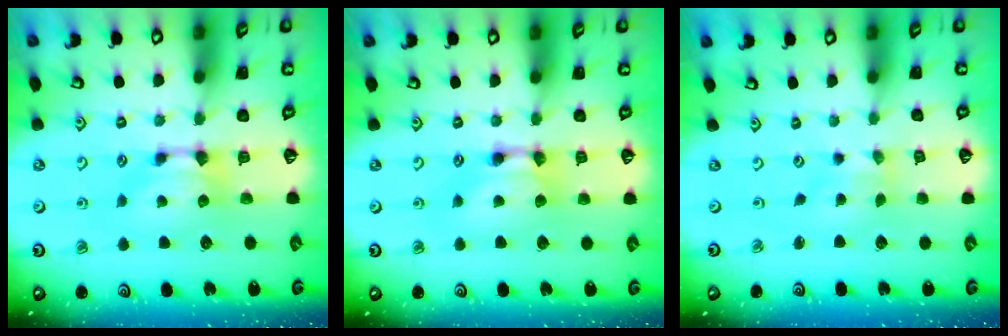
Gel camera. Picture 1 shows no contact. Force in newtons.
{"total": 1.9, "press": 1.9, "slide": 0.1}
{"total": 2.4, "press": 2.4, "slide": 0.7}